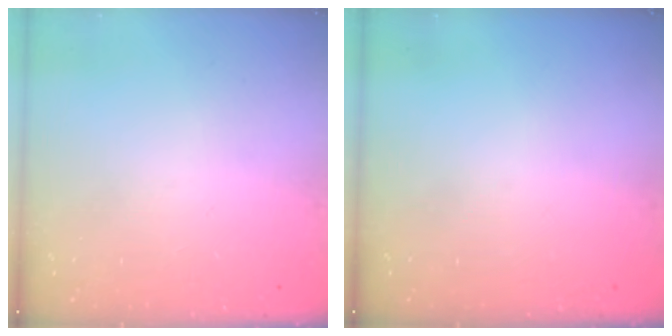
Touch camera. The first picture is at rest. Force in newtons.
{"total": 0.0}